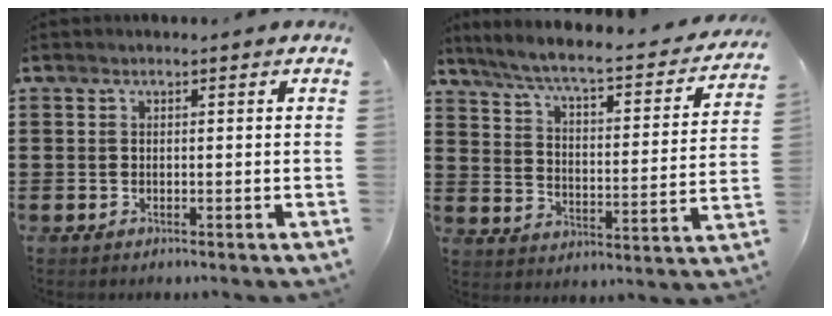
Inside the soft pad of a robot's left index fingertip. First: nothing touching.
{"total": 5.6, "force": [4.8, 0.0, 2.9], "torque": [-0.079, -0.038, 0.073]}